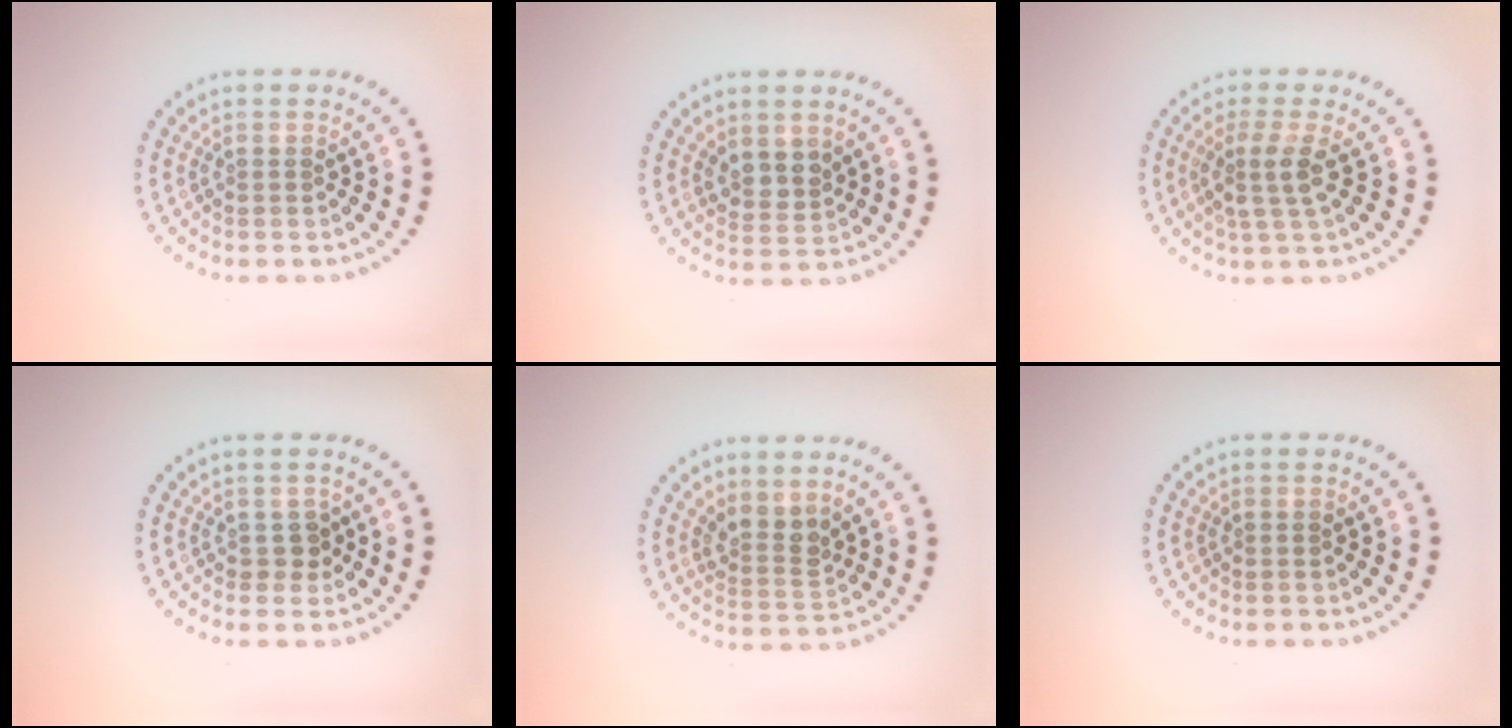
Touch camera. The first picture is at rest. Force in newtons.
{"total": 2.2, "press": 1.9, "slide": 1.2}
{"total": 2.7, "press": 2.2, "slide": 1.6}
{"total": 1.1, "press": 1.0, "slide": 0.6}
{"total": 2.6, "press": 1.9, "slide": 1.7}
{"total": 0.0}